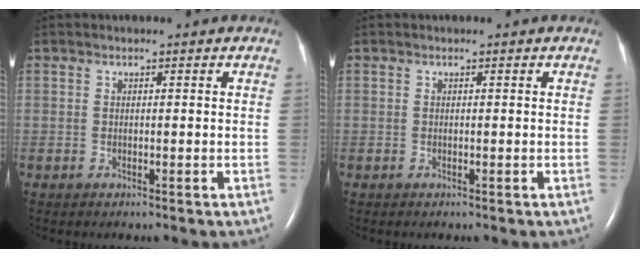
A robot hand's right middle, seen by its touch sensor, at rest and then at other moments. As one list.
[{"total": 0.0}]